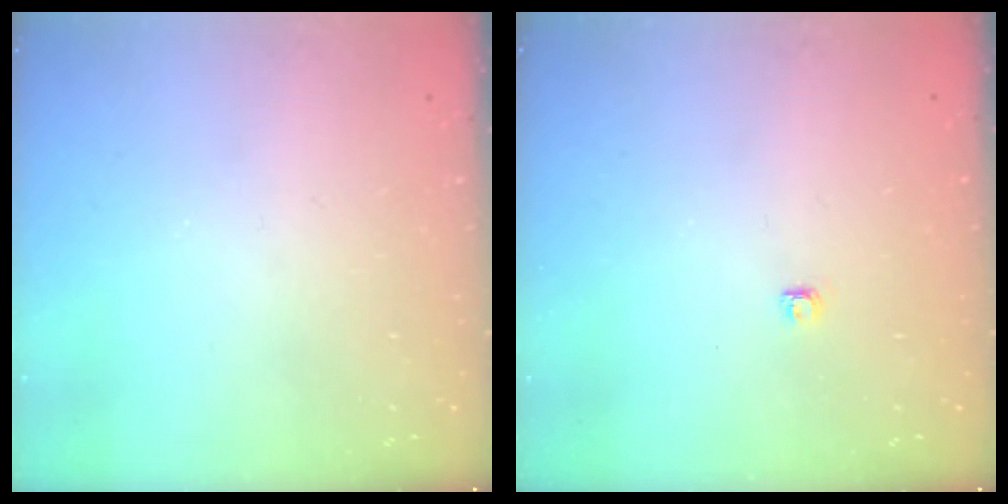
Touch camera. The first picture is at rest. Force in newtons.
{"total": 2.8, "press": 2.8, "slide": 0.4}